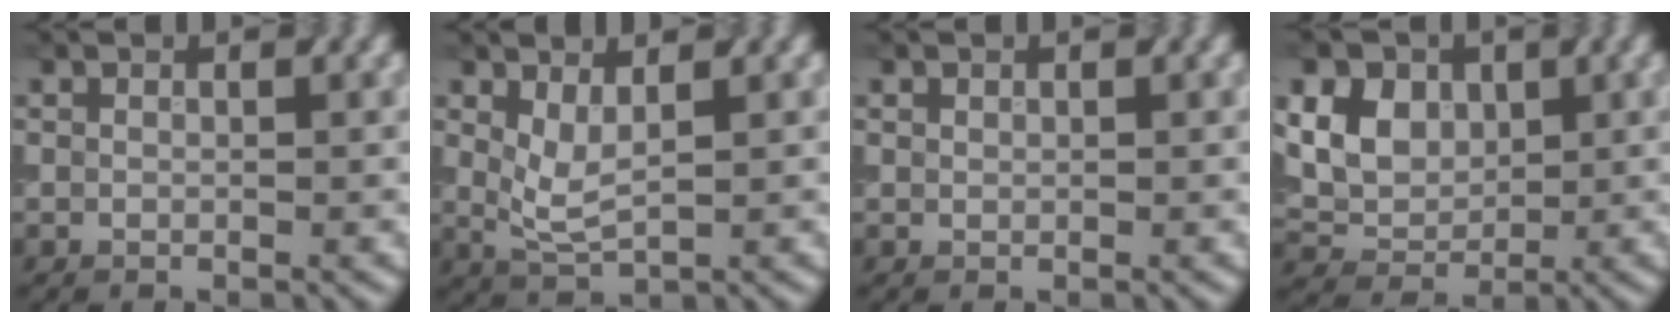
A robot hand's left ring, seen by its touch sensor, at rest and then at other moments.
{"total": 2.6, "force": [0.9, 1.1, 2.2], "torque": [-0.058, 0.003, 0.028]}
{"total": 0.5, "force": [0.4, 0.4, 0.2], "torque": [-0.002, 0.002, 0.006]}
{"total": 11.3, "force": [4.4, 8.6, 5.9], "torque": [-0.126, 0.036, 0.085]}